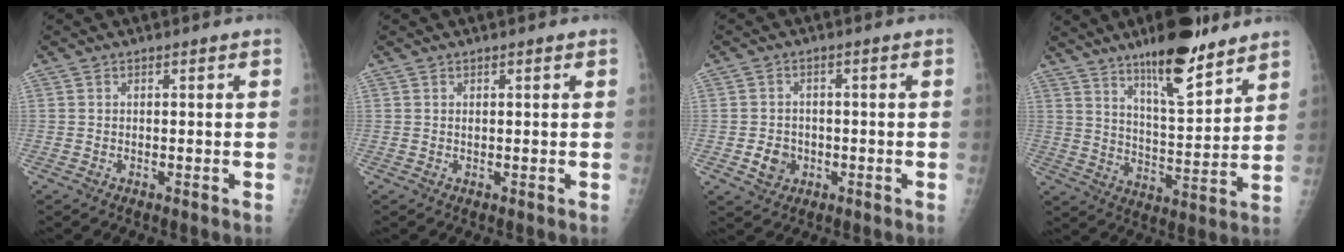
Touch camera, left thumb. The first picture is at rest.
{"total": 1.0, "force": [0.4, 0.3, 0.9], "torque": [-0.016, 0.006, 0.007]}
{"total": 4.2, "force": [-1.6, 3.6, 1.4], "torque": [-0.007, 0.008, -0.021]}
{"total": 15.1, "force": [10.7, 3.8, 10.0], "torque": [-0.138, -0.068, 0.177]}